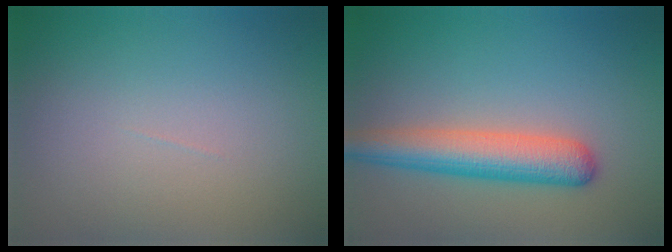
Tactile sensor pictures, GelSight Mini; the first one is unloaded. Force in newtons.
{"total": 4.9, "press": 4.9, "slide": 0.2}